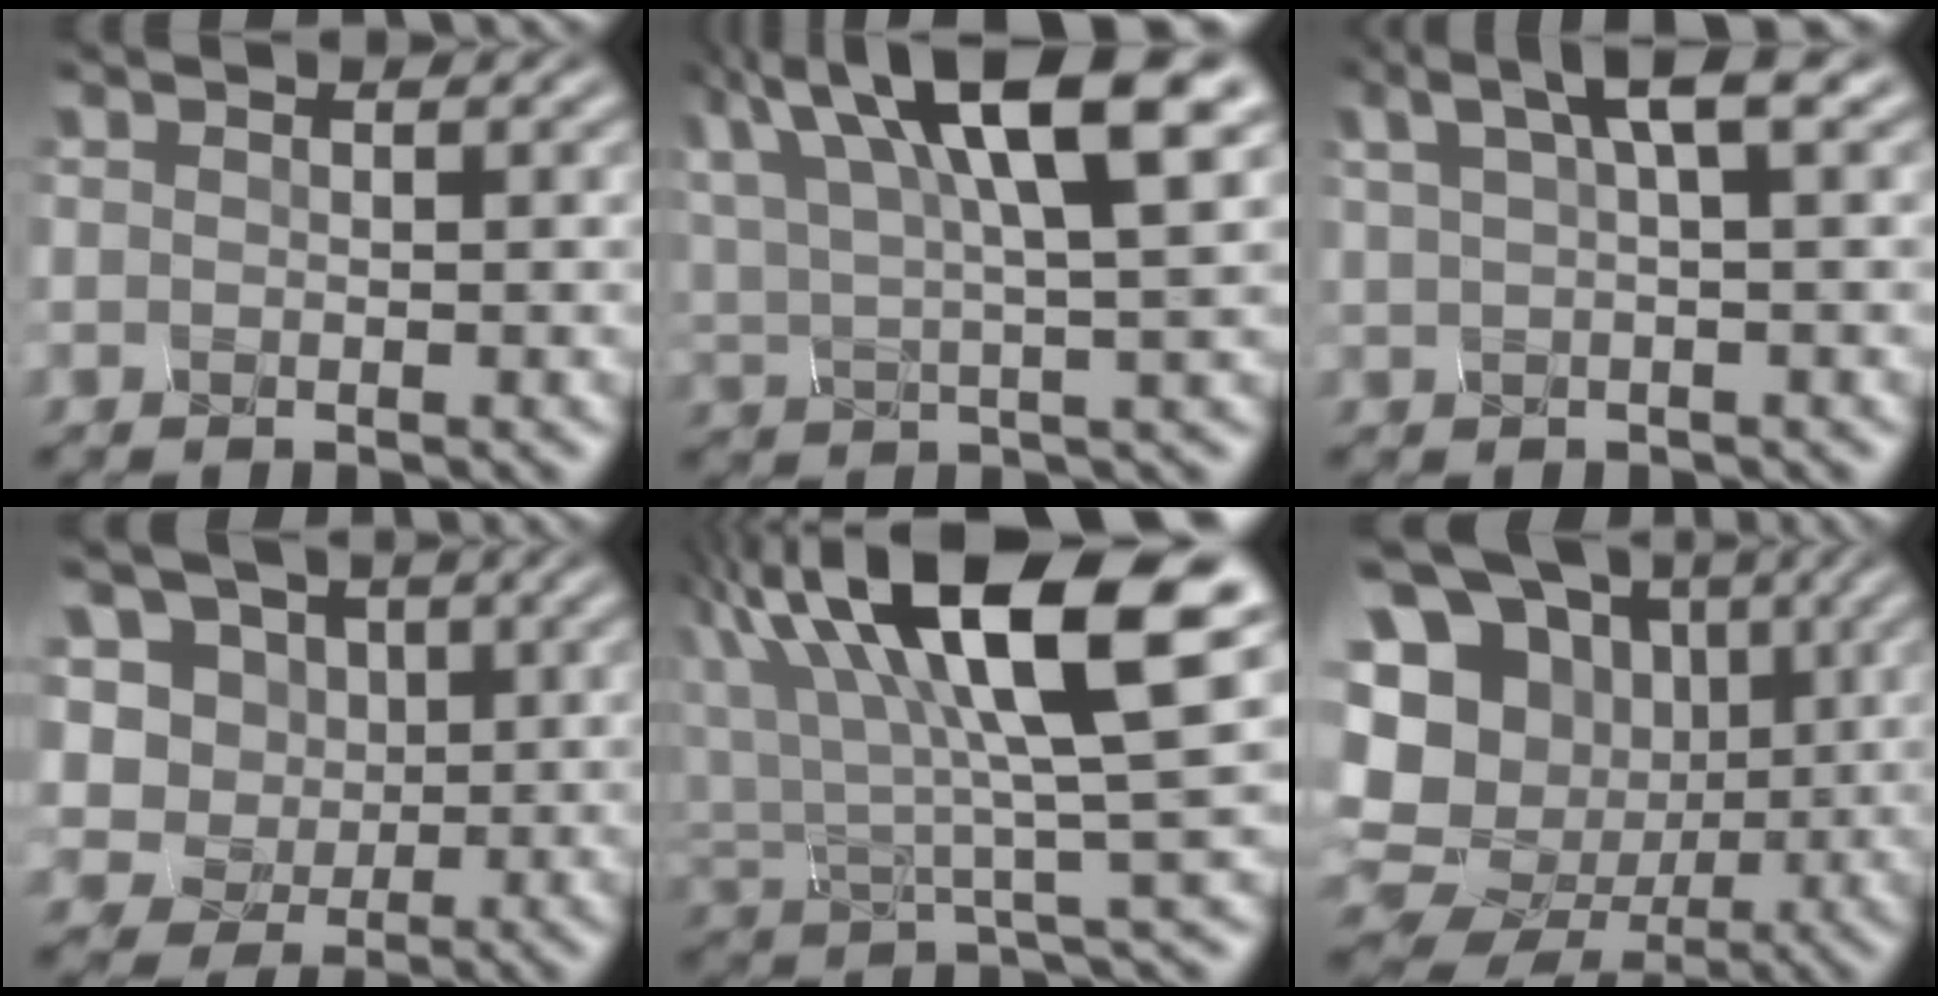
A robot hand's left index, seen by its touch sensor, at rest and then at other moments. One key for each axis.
{"total": 11.5, "fx": 6.6, "fy": 2.6, "fz": 9.1, "tx": -0.166, "ty": 0.019, "tz": 0.123}
{"total": 3.3, "fx": 1.9, "fy": -0.1, "fz": 2.7, "tx": -0.049, "ty": 0.010, "tz": 0.043}
{"total": 7.4, "fx": 4.2, "fy": 5.7, "fz": 2.3, "tx": -0.063, "ty": 0.003, "tz": 0.069}
{"total": 12.7, "fx": 6.2, "fy": 2.9, "fz": 10.7, "tx": -0.200, "ty": 0.017, "tz": 0.114}
{"total": 16.9, "fx": 0.7, "fy": 15.4, "fz": 6.8, "tx": -0.196, "ty": 0.026, "tz": 0.022}